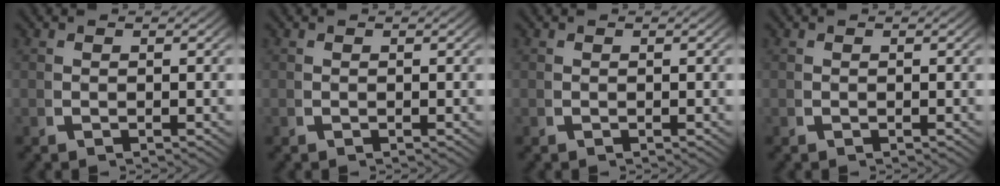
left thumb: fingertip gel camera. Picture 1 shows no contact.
{"total": 0.0}
{"total": 0.0}
{"total": 0.0}